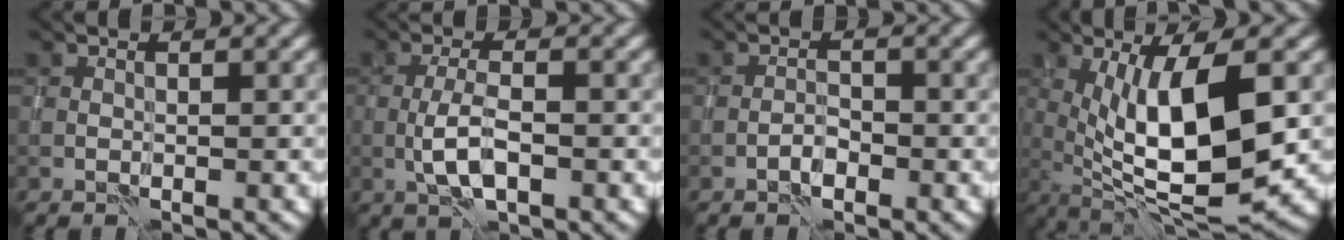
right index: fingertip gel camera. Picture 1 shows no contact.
{"total": 3.4, "force": [-1.2, 1.0, 3.1], "torque": [-0.067, 0.002, -0.025]}
{"total": 1.4, "force": [-1.0, 0.5, 0.8], "torque": [-0.012, 0.005, -0.021]}
{"total": 11.1, "force": [0.2, 3.2, 10.6], "torque": [-0.174, -0.013, 0.007]}